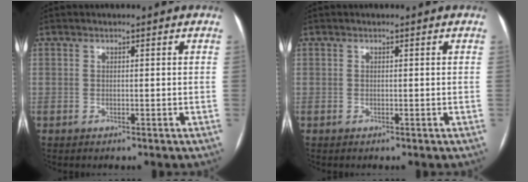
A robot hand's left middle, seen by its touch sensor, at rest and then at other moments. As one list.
[{"total": 0.0}]